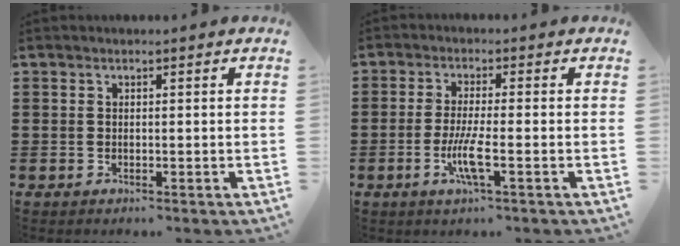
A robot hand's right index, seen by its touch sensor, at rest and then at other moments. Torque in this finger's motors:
{"motor_torque": [0.30, 0.35, 0.53, 0.12]}